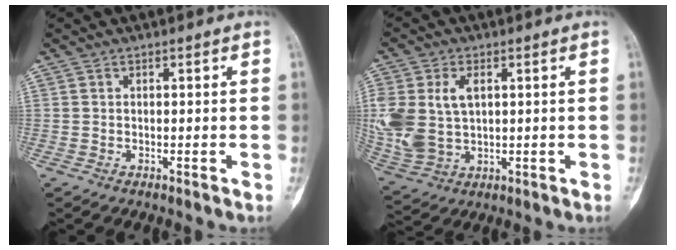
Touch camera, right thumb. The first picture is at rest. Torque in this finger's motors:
{"motor_torque": [-0.56, 0.97, 0.12, -0.01, 0.14]}